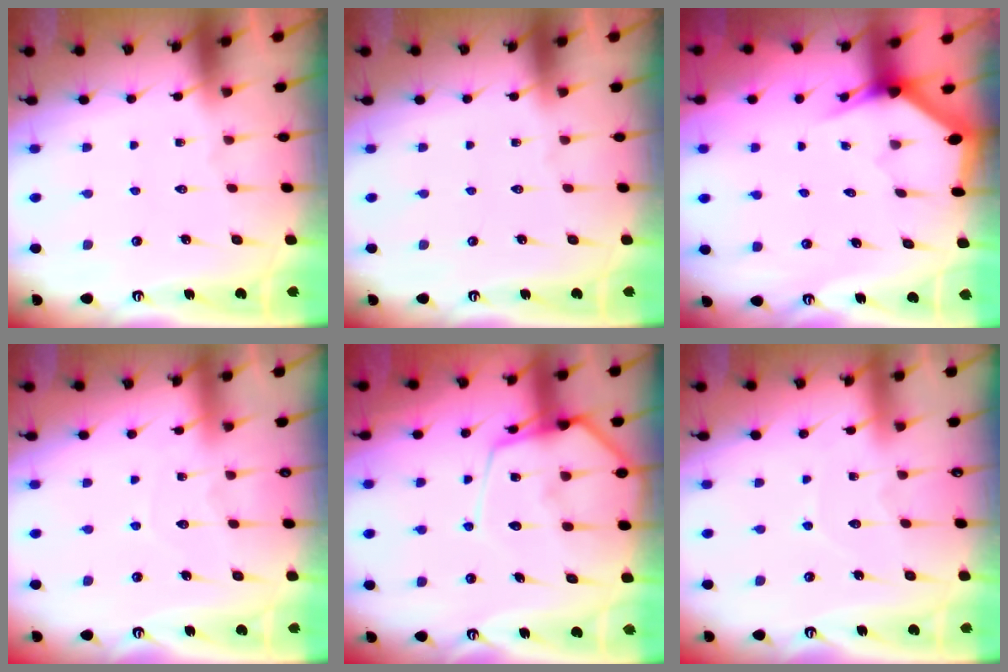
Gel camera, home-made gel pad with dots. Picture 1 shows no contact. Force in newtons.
{"total": 0.0}
{"total": 3.0, "press": 3.0, "slide": 0.0}
{"total": 5.4, "press": 5.4, "slide": 0.5}
{"total": 13.9, "press": 13.9, "slide": 1.3}
{"total": 4.5, "press": 4.4, "slide": 0.6}